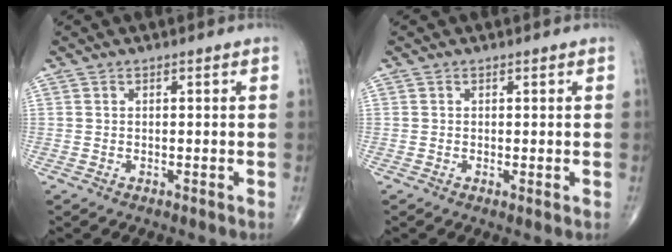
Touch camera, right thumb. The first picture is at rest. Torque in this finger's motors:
{"motor_torque": [-0.19, 0.06, -0.15, -0.04, -0.04]}